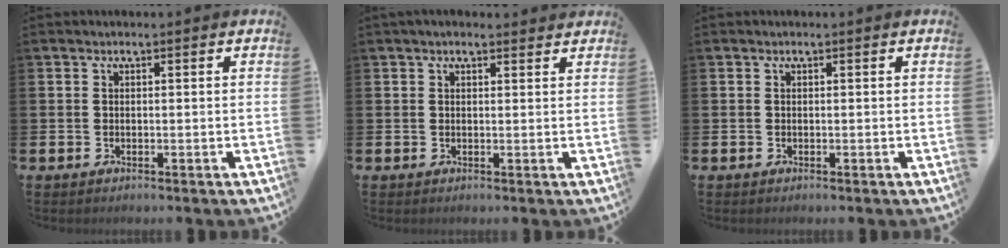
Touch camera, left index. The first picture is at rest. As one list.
[{"total": 1.4, "force": [1.2, 0.3, 0.6], "torque": [-0.005, 0.000, 0.020]}, {"total": 0.0}]